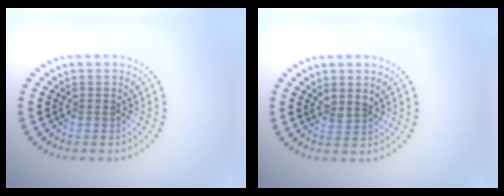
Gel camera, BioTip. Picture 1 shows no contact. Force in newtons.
{"total": 1.4, "press": 1.0, "slide": 0.9}